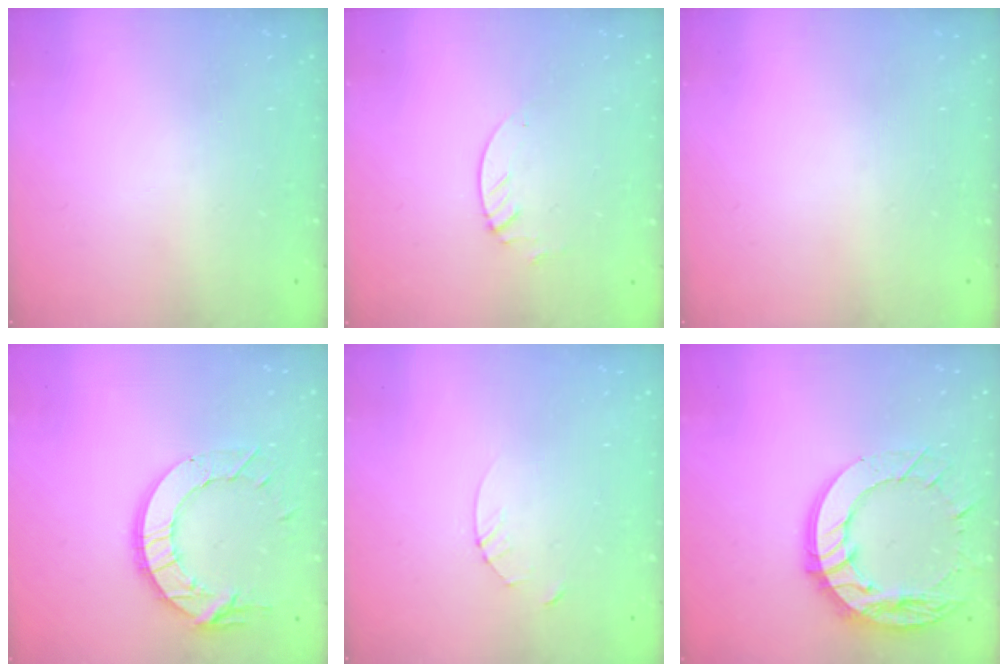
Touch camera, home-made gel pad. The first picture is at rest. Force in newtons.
{"total": 2.1, "press": 2.1, "slide": 0.2}
{"total": 0.0}
{"total": 12.2, "press": 12.2, "slide": 0.7}
{"total": 3.2, "press": 3.2, "slide": 0.3}
{"total": 16.7, "press": 16.6, "slide": 1.6}